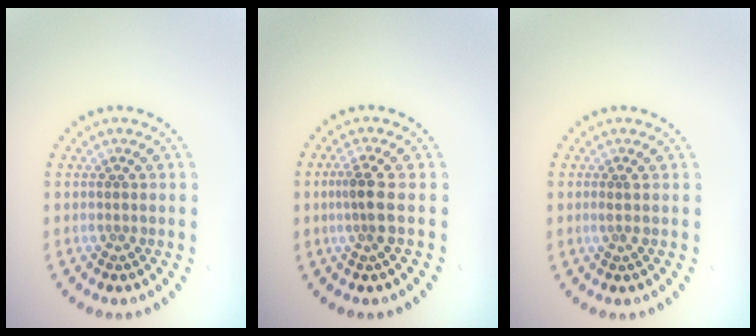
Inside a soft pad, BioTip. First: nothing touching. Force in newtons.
{"total": 2.2, "press": 1.8, "slide": 1.4}
{"total": 0.7, "press": 0.3, "slide": 0.6}